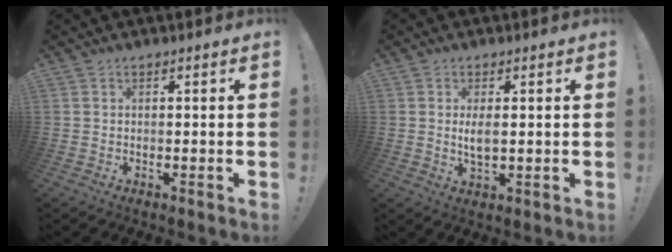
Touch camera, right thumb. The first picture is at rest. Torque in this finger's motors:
{"motor_torque": [-0.13, 0.36, 0.02, -0.03, 0.00]}